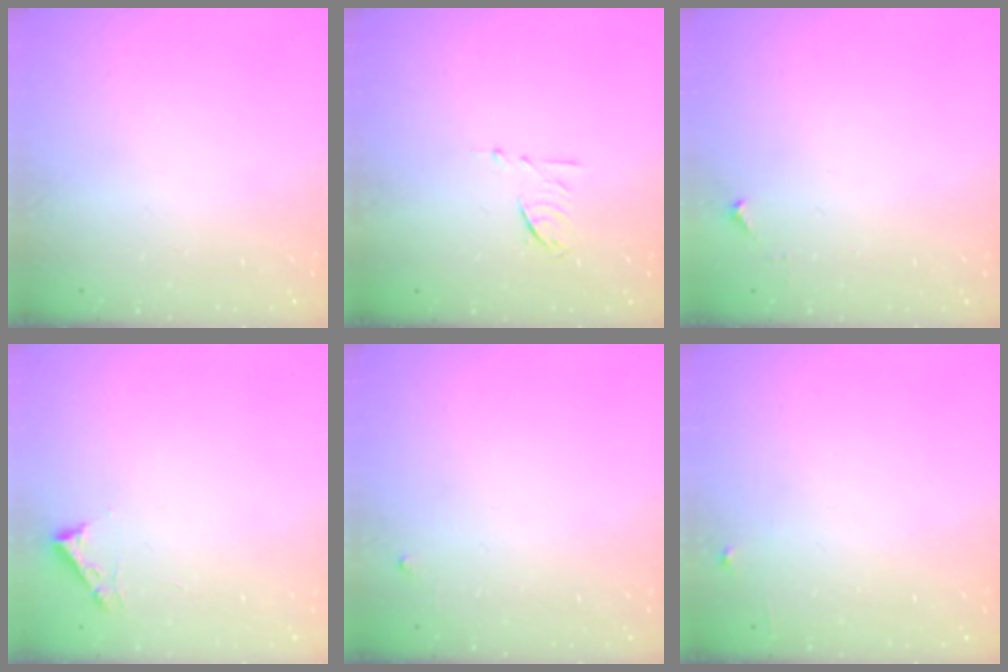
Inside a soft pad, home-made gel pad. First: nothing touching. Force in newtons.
{"total": 6.6, "press": 6.5, "slide": 1.1}
{"total": 3.4, "press": 3.4, "slide": 0.4}
{"total": 2.7, "press": 2.7, "slide": 0.3}
{"total": 3.6, "press": 3.6, "slide": 0.4}
{"total": 4.8, "press": 4.8, "slide": 0.7}